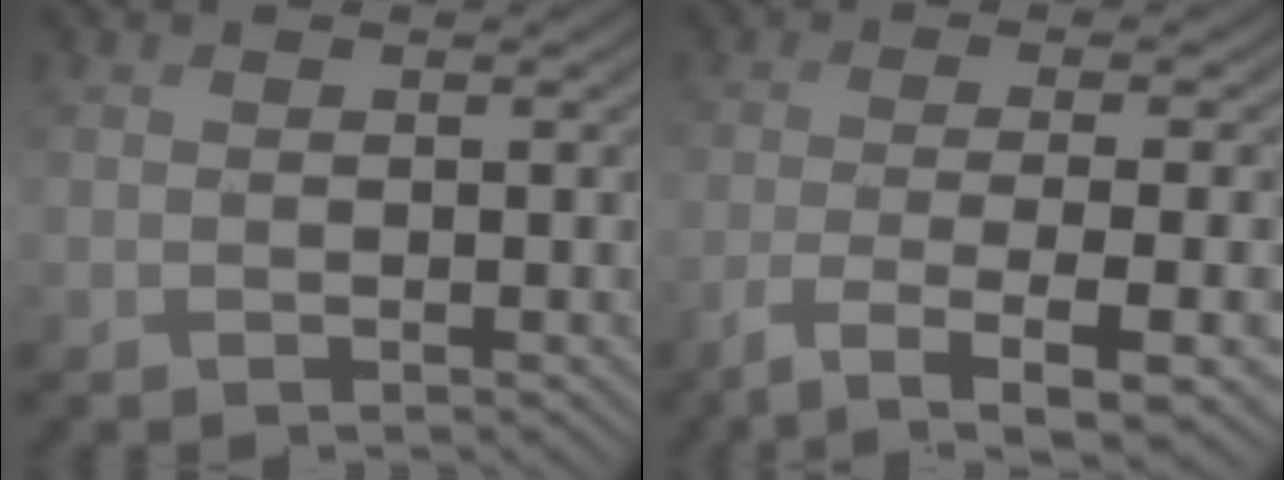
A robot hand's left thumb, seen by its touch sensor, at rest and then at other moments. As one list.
[{"total": 9.5, "force": [-4.5, 1.8, 8.2], "torque": [-0.110, -0.002, -0.076]}]